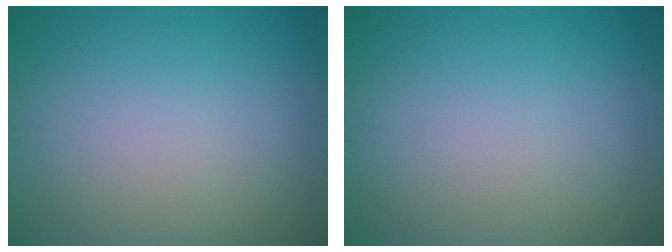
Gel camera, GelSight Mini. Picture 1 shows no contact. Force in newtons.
{"total": 0.0}